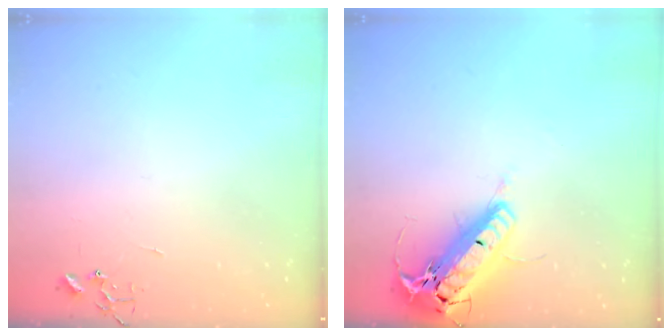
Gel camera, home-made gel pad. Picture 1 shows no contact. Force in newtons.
{"total": 22.0, "press": 21.5, "slide": 4.5}